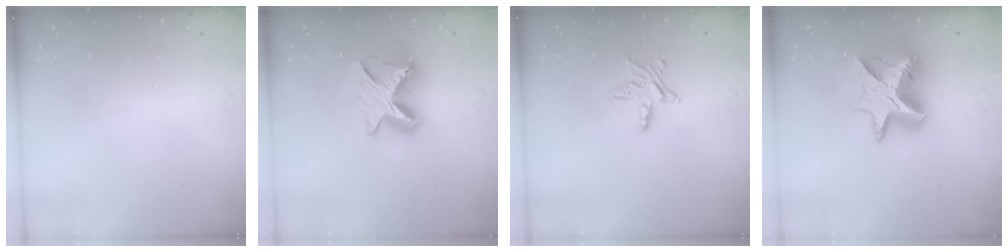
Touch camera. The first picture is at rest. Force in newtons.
{"total": 9.5, "press": 9.5, "slide": 0.3}
{"total": 7.0, "press": 7.0, "slide": 0.5}
{"total": 13.4, "press": 13.3, "slide": 1.0}